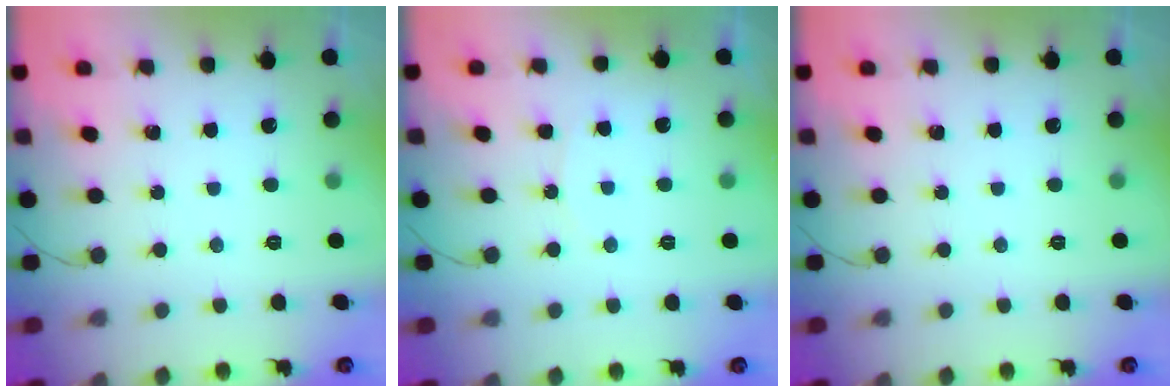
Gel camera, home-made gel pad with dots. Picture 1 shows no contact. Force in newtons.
{"total": 4.4, "press": 4.4, "slide": 0.4}
{"total": 0.0}